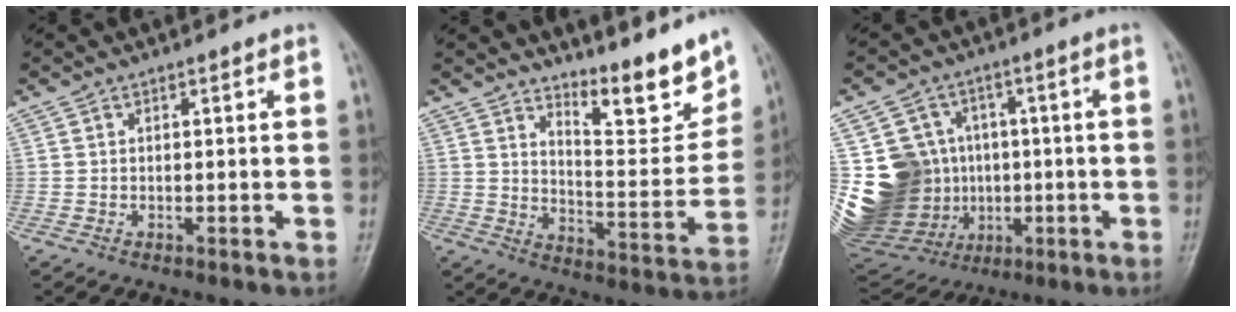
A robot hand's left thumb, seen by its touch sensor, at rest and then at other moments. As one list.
[{"total": 12.9, "force": [10.3, 3.2, 7.0], "torque": [-0.065, -0.085, 0.163]}, {"total": 20.7, "force": [0.3, 18.2, 10.0], "torque": [-0.188, 0.026, 0.038]}]